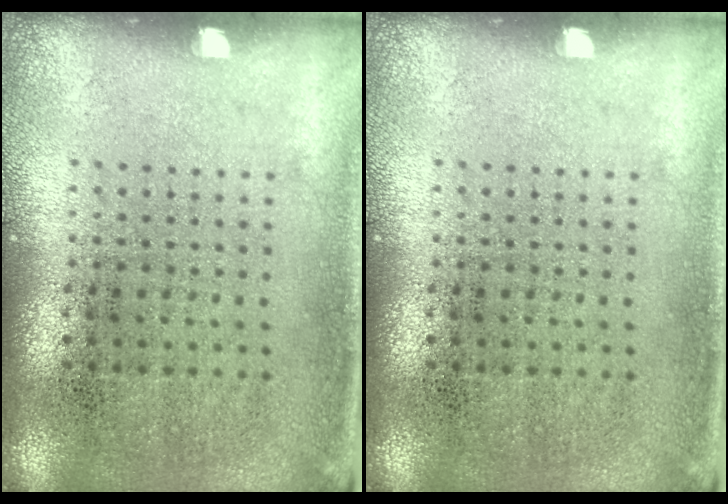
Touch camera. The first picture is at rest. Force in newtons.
{"total": 0.0}